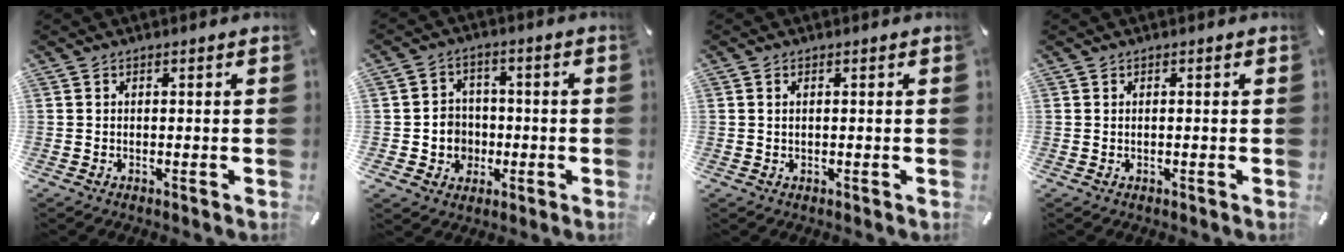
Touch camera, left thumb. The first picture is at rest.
{"total": 7.0, "force": [-1.0, 6.9, 1.0], "torque": [-0.017, 0.005, -0.011]}
{"total": 0.7, "force": [0.2, 0.3, 0.6], "torque": [-0.014, 0.001, 0.002]}
{"total": 0.0}